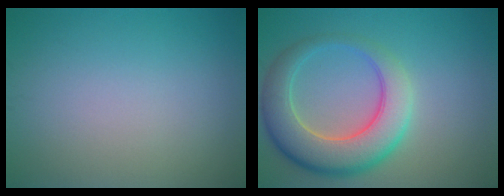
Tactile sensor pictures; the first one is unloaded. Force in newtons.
{"total": 7.6, "press": 7.6, "slide": 0.4}